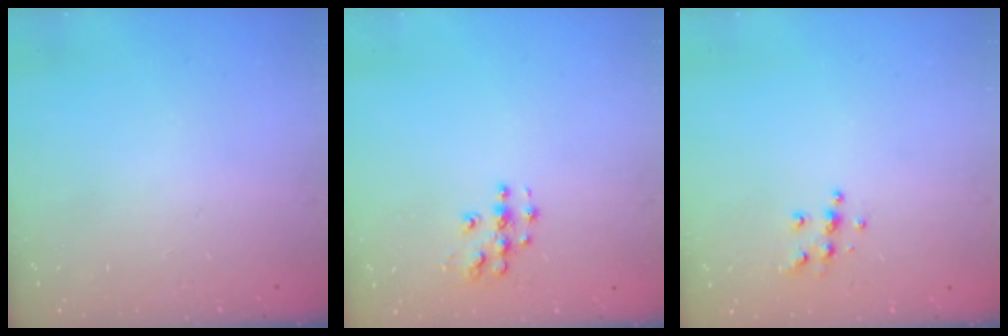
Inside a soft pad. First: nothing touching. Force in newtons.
{"total": 6.1, "press": 6.1, "slide": 0.3}
{"total": 5.4, "press": 5.4, "slide": 0.3}